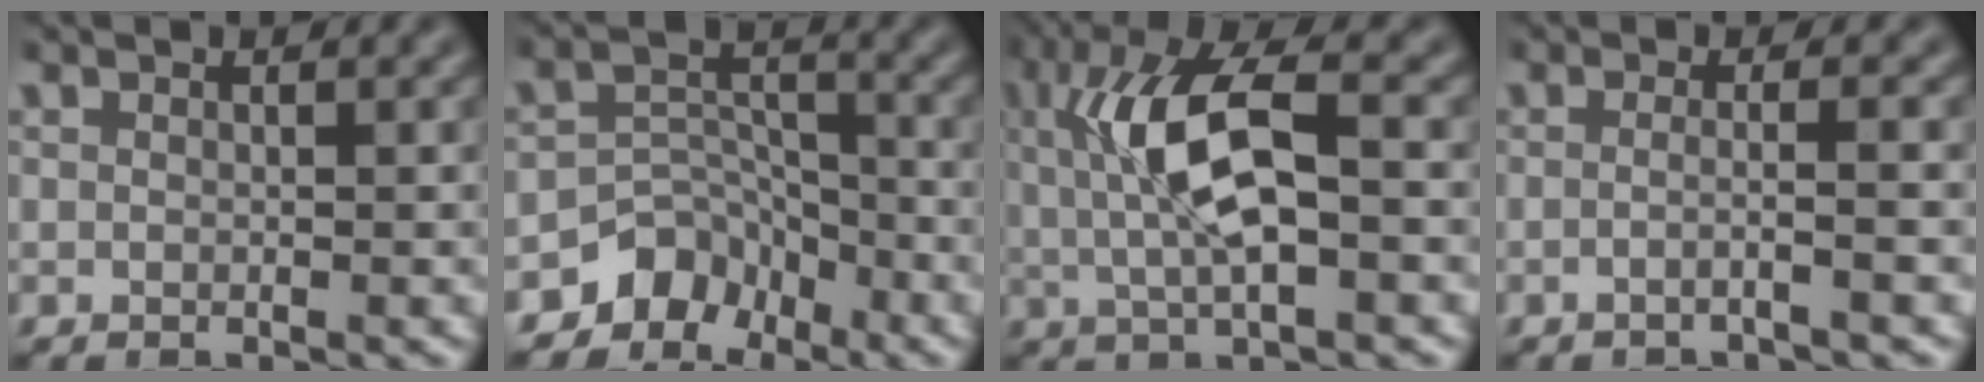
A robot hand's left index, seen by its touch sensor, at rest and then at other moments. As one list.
[{"total": 4.4, "force": [-3.8, 2.1, 0.3], "torque": [0.015, 0.005, -0.062]}, {"total": 7.6, "force": [0.3, 2.4, 7.2], "torque": [-0.139, 0.011, 0.007]}, {"total": 2.2, "force": [-1.2, 0.3, 1.9], "torque": [-0.016, -0.005, -0.030]}]